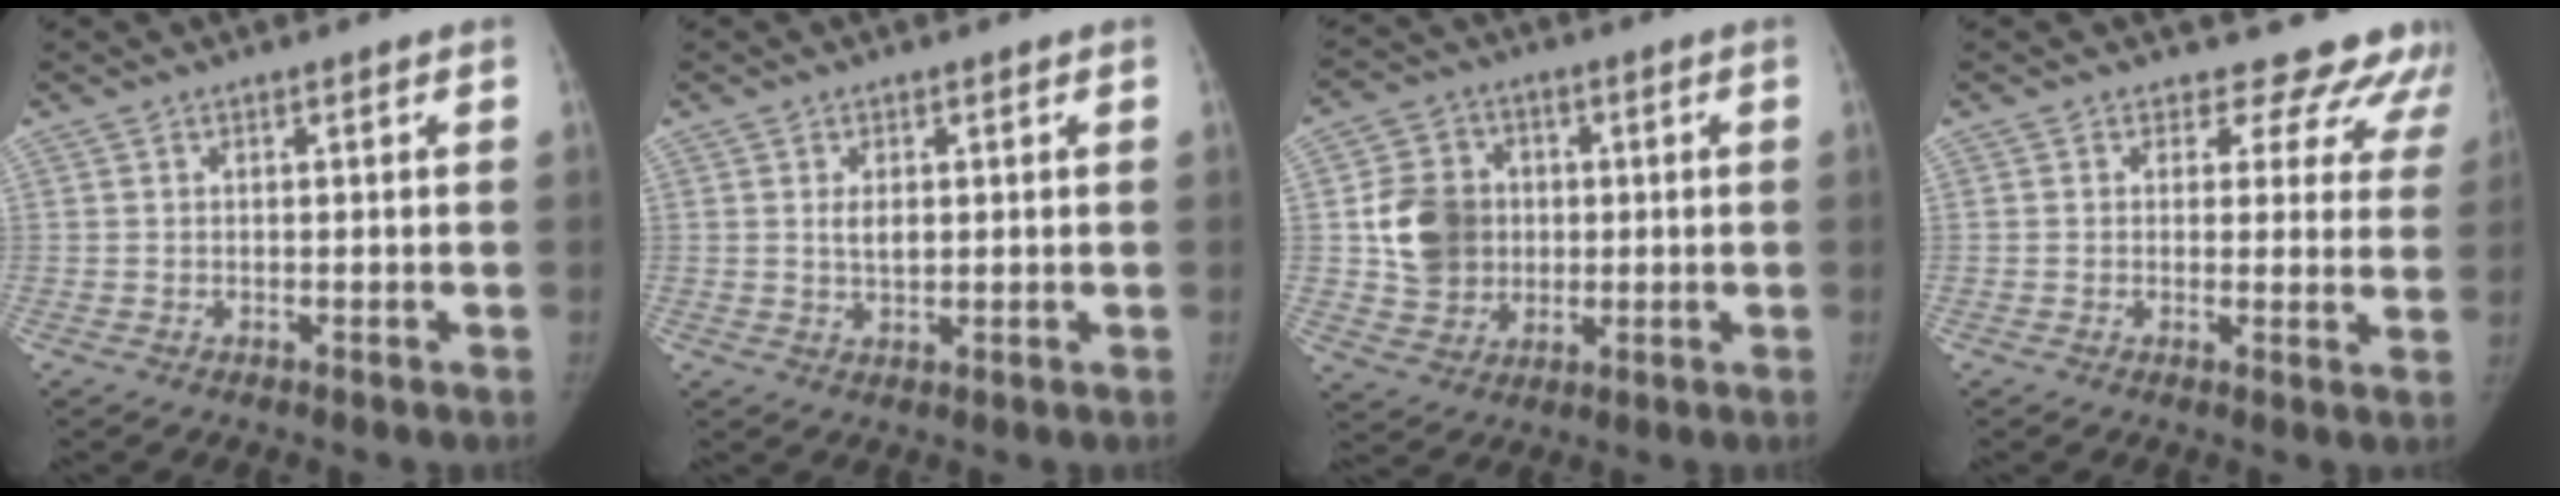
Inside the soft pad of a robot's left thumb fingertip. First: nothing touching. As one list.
[{"total": 3.1, "force": [0.6, 1.9, 2.4], "torque": [-0.034, -0.006, 0.014]}, {"total": 12.2, "force": [0.7, 10.6, 6.0], "torque": [-0.076, 0.004, 0.017]}, {"total": 11.3, "force": [9.6, 5.7, 1.6], "torque": [0.033, -0.044, 0.084]}]